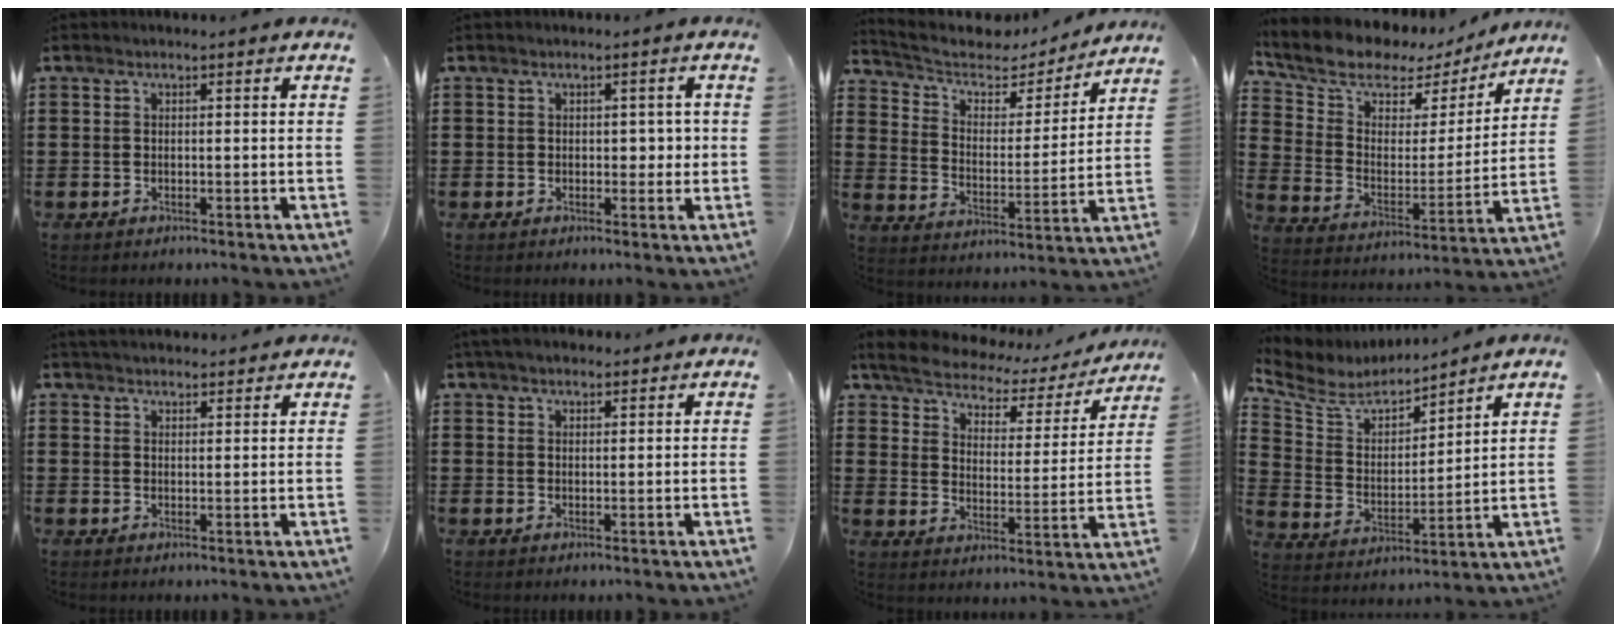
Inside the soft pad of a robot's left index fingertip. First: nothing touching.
{"total": 2.5, "force": [0.4, 1.5, 2.0], "torque": [-0.024, 0.000, 0.001]}
{"total": 5.4, "force": [4.5, 2.5, 1.6], "torque": [-0.061, -0.029, 0.072]}
{"total": 8.5, "force": [7.1, 3.9, 2.6], "torque": [-0.089, -0.046, 0.122]}
{"total": 2.6, "force": [2.6, 0.2, 0.1], "torque": [-0.008, -0.002, 0.050]}
{"total": 2.7, "force": [2.4, 0.8, 0.9], "torque": [-0.023, 0.003, 0.046]}
{"total": 4.3, "force": [3.9, 1.3, 1.3], "torque": [-0.049, -0.024, 0.059]}
{"total": 6.9, "force": [6.1, 2.6, 2.0], "torque": [-0.077, -0.040, 0.104]}